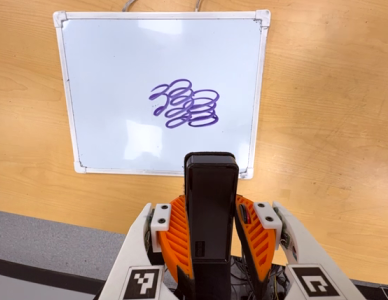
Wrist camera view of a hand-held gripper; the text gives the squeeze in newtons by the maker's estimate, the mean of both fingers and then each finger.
{"total": 4.1, "left": 2.6, "right": 5.7}